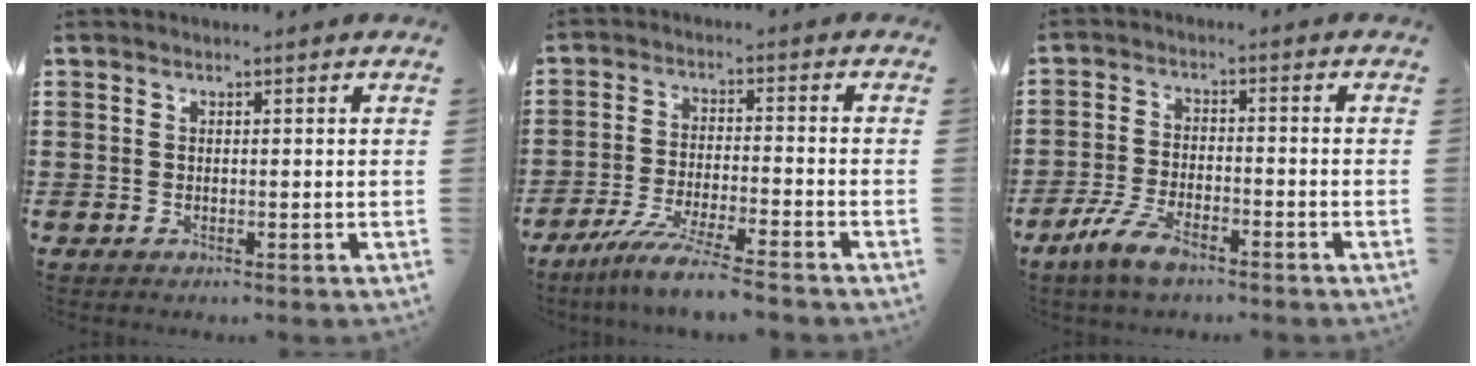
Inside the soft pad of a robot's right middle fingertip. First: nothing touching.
{"total": 6.7, "force": [-5.8, -0.5, 3.3], "torque": [-0.067, -0.018, -0.112]}
{"total": 6.1, "force": [-4.1, 2.0, 4.0], "torque": [-0.098, -0.002, -0.082]}